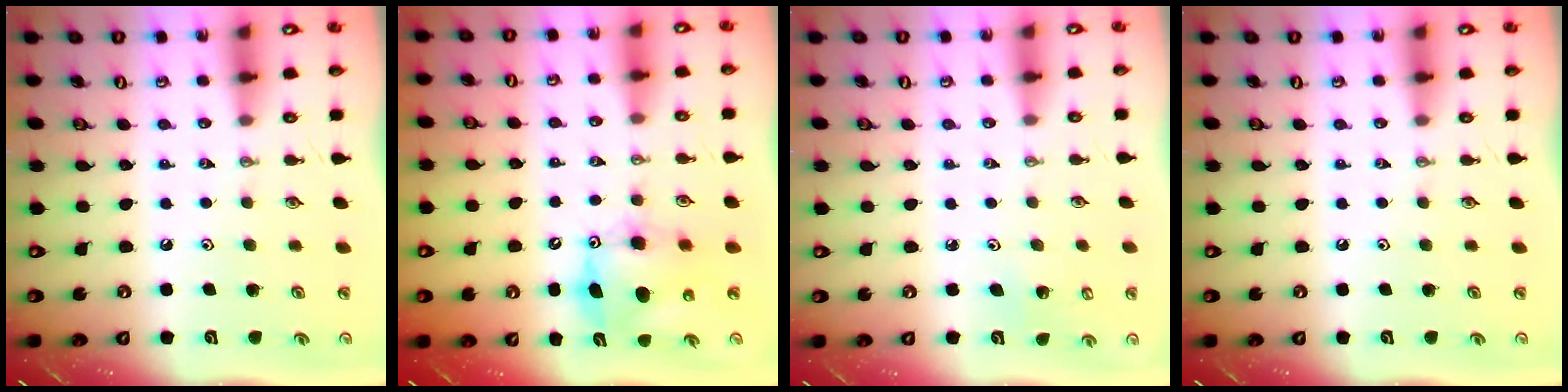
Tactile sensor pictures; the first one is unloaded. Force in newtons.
{"total": 9.1, "press": 9.0, "slide": 0.6}
{"total": 2.9, "press": 2.9, "slide": 0.2}
{"total": 0.0}